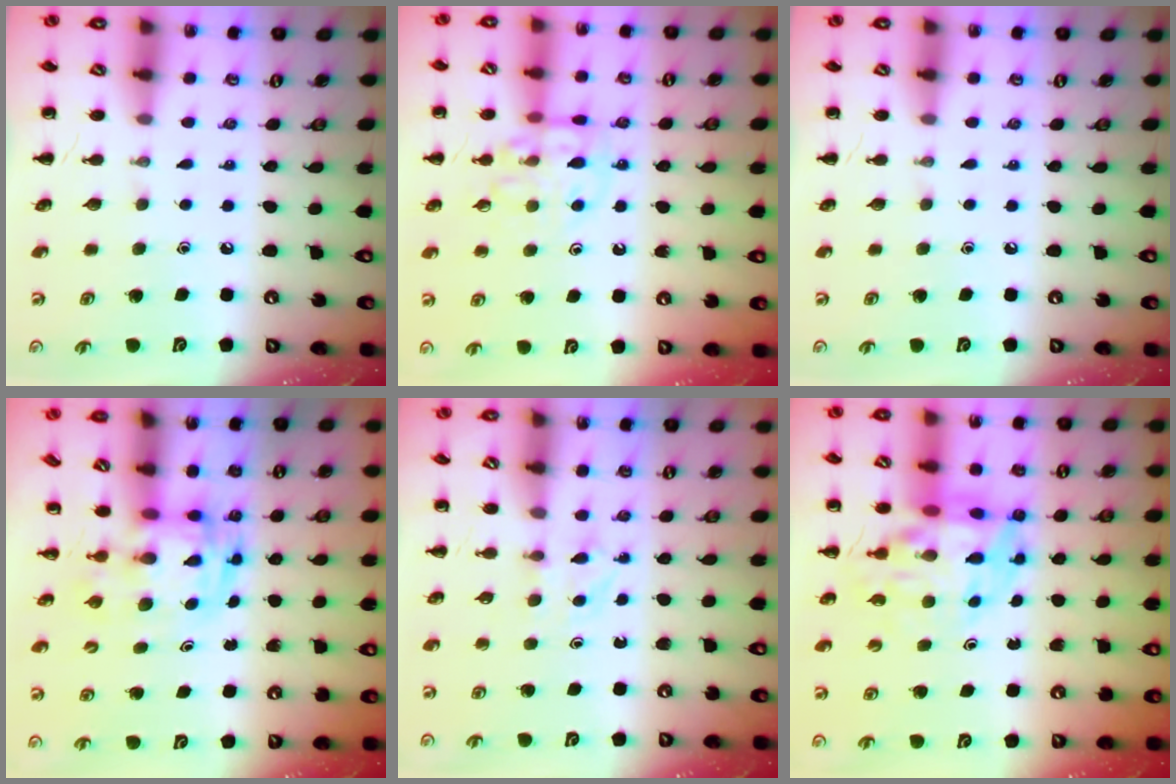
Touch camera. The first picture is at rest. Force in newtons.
{"total": 11.2, "press": 11.1, "slide": 1.4}
{"total": 0.0}
{"total": 2.8, "press": 2.7, "slide": 0.6}
{"total": 2.8, "press": 2.6, "slide": 1.0}
{"total": 12.3, "press": 11.9, "slide": 3.2}